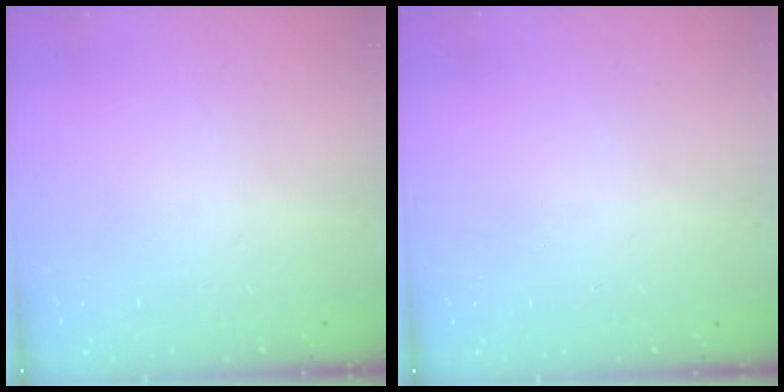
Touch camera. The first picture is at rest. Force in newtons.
{"total": 0.0}